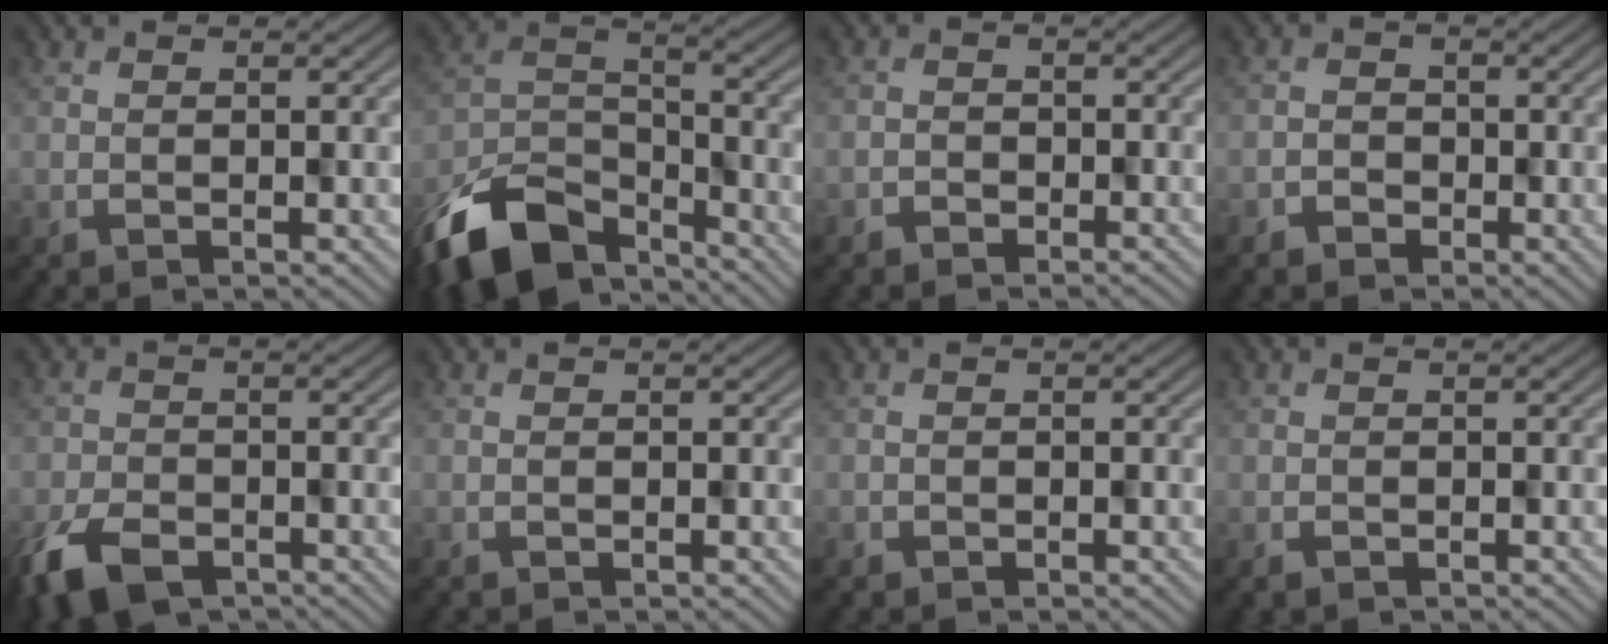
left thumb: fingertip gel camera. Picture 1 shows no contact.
{"total": 12.8, "force": [-9.7, 5.7, 5.9], "torque": [-0.128, -0.008, -0.181]}
{"total": 1.5, "force": [-1.2, 0.7, -0.4], "torque": [0.014, 0.001, -0.020]}
{"total": 1.6, "force": [-1.0, 1.1, -0.6], "torque": [0.019, 0.001, -0.018]}
{"total": 6.7, "force": [-4.6, 3.5, 3.6], "torque": [-0.066, -0.022, -0.078]}
{"total": 0.0}
{"total": 0.6, "force": [-0.2, 0.3, -0.5], "torque": [0.010, -0.005, -0.002]}
{"total": 0.8, "force": [-0.5, 0.6, -0.1], "torque": [0.002, -0.006, -0.005]}